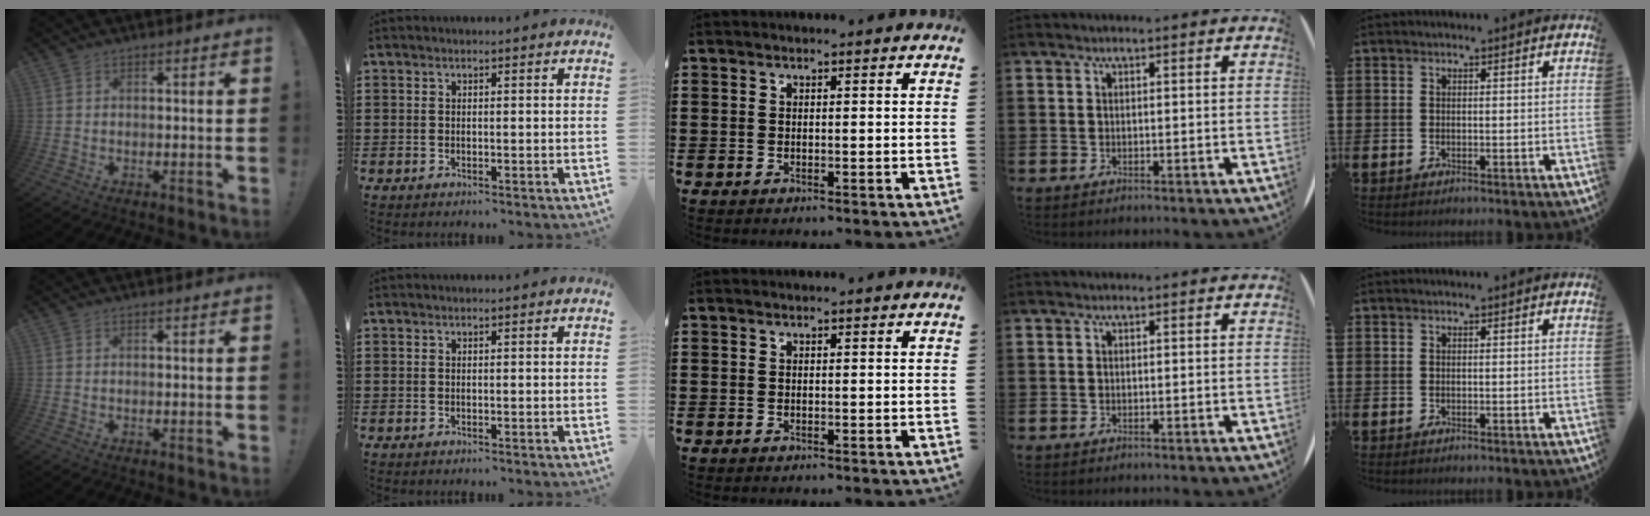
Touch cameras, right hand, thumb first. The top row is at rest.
{}